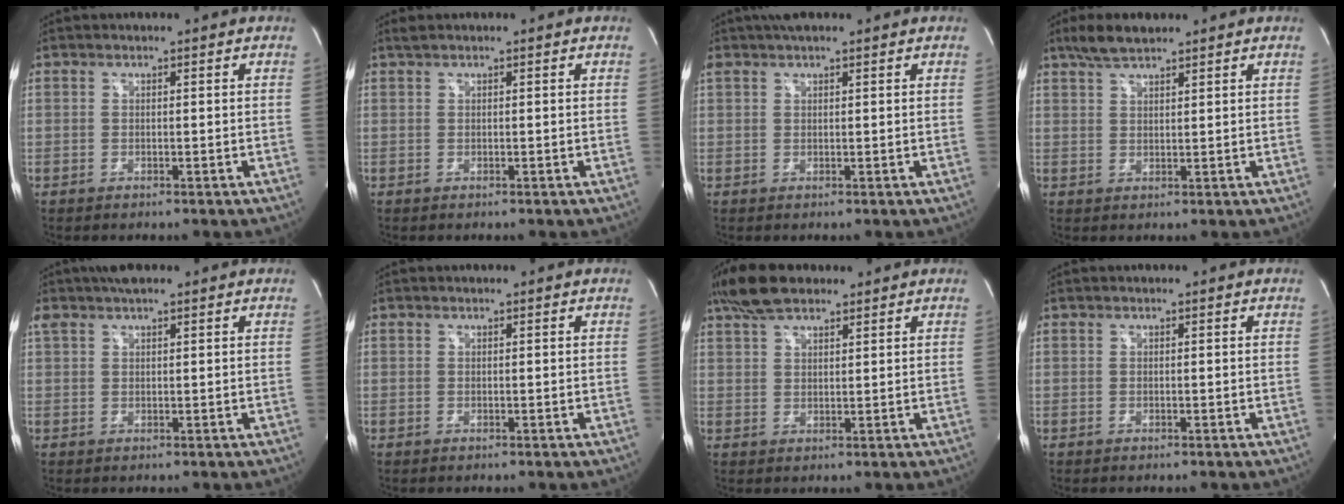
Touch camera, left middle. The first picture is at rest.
{"total": 0.8, "force": [0.6, 0.0, 0.5], "torque": [-0.016, 0.016, 0.017]}
{"total": 3.9, "force": [3.1, 0.9, 2.2], "torque": [-0.044, 0.030, 0.055]}
{"total": 4.7, "force": [3.8, 1.1, 2.6], "torque": [-0.063, 0.013, 0.074]}
{"total": 4.5, "force": [3.5, 1.0, 2.7], "torque": [-0.059, 0.029, 0.064]}
{"total": 0.0}
{"total": 7.2, "force": [5.6, 2.6, 3.7], "torque": [-0.081, 0.022, 0.106]}
{"total": 0.0}